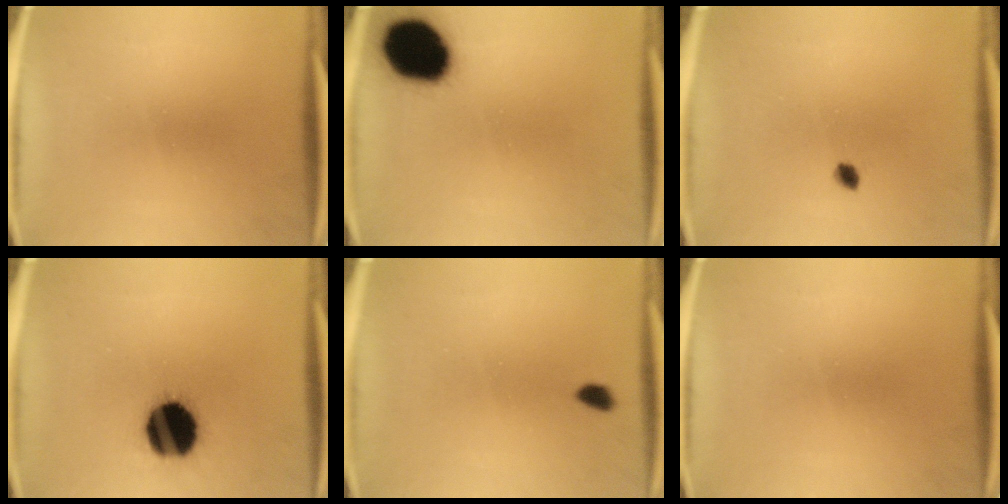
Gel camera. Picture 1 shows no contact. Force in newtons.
{"total": 17.5}
{"total": 1.5}
{"total": 17.7}
{"total": 1.7}
{"total": 0.0}